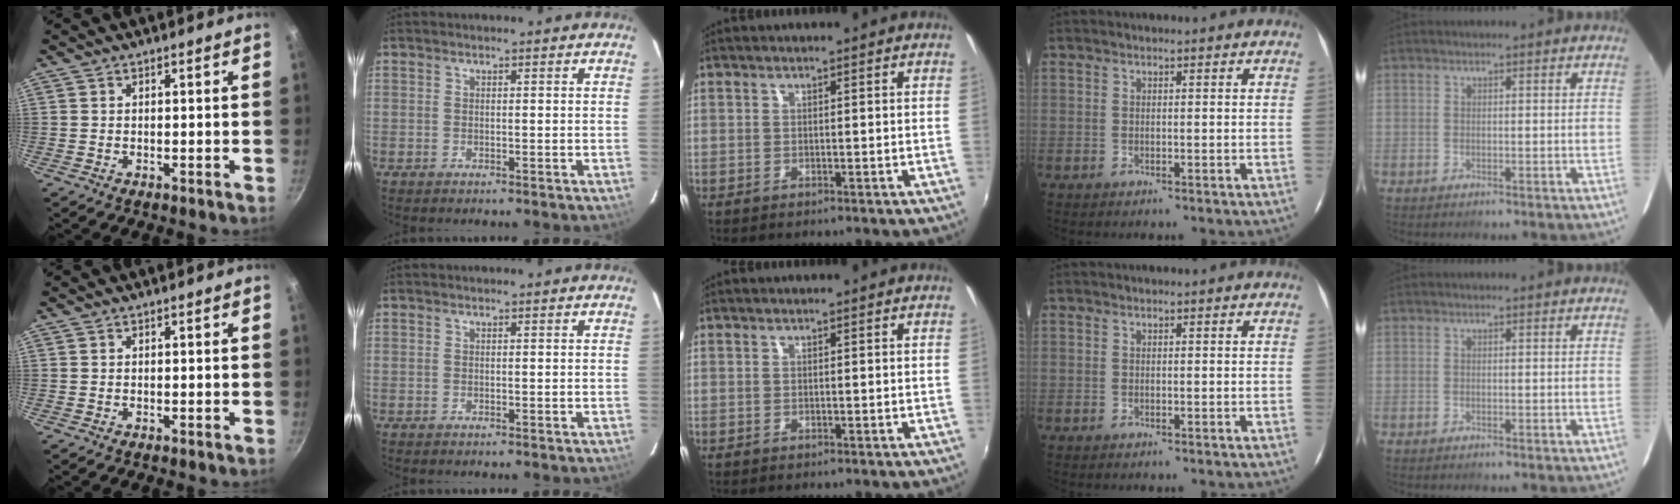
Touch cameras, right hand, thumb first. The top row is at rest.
{}